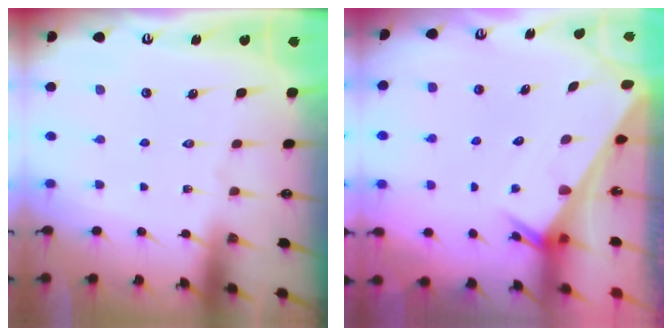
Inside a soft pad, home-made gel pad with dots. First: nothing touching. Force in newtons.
{"total": 2.6, "press": 2.6, "slide": 0.1}